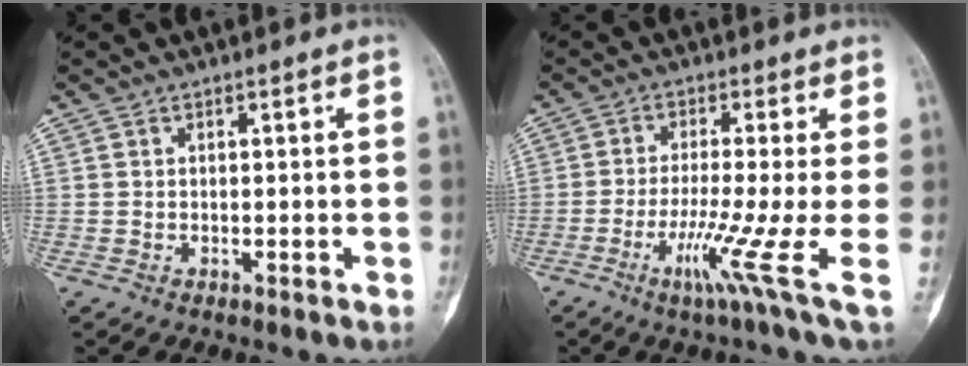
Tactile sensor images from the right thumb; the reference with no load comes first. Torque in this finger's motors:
{"motor_torque": [0.40, 0.01, 0.46, -0.01, 0.22]}